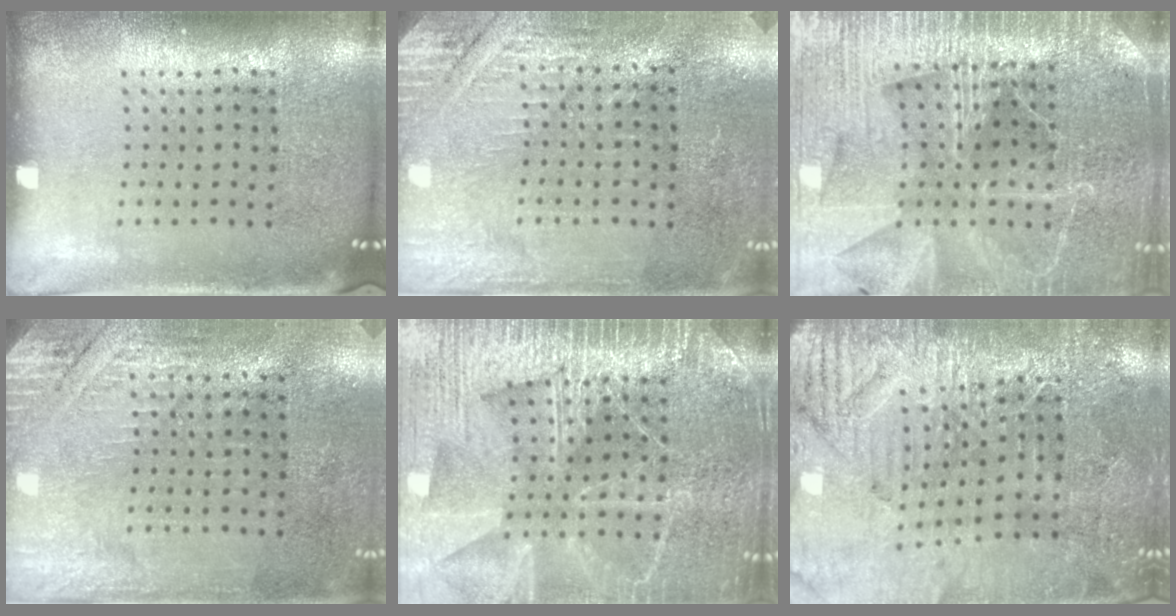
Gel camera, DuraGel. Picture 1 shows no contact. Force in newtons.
{"total": 2.9, "press": 2.8, "slide": 0.7}
{"total": 4.1, "press": 3.9, "slide": 1.3}
{"total": 2.7, "press": 2.5, "slide": 1.1}
{"total": 6.6, "press": 6.5, "slide": 0.9}
{"total": 3.3, "press": 3.3, "slide": 0.4}